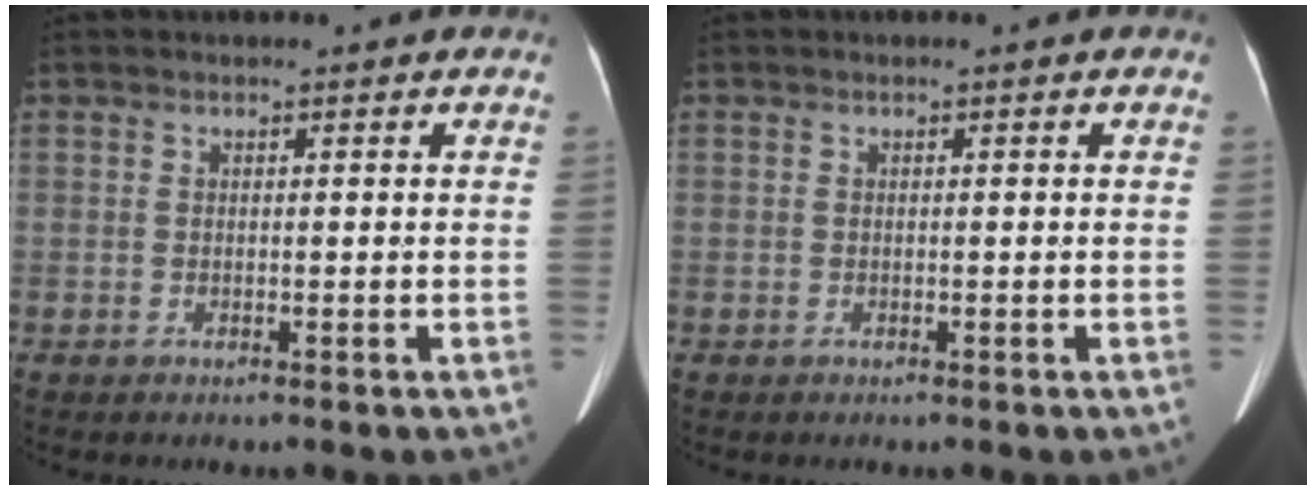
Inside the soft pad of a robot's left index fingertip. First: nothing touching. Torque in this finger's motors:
{"motor_torque": [0.03, -0.02, 0.00, -0.01]}